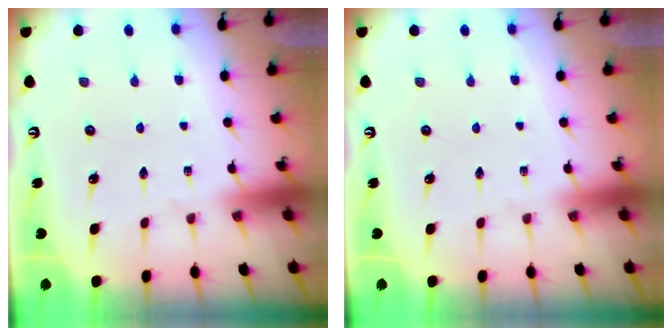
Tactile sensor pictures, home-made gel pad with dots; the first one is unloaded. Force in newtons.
{"total": 0.0}